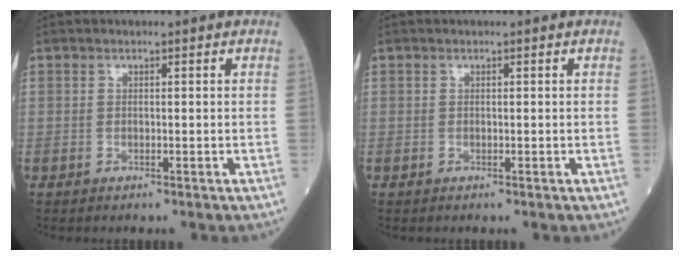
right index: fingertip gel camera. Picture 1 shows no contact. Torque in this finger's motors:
{"motor_torque": [0.04, -0.04, 0.00, 0.00]}